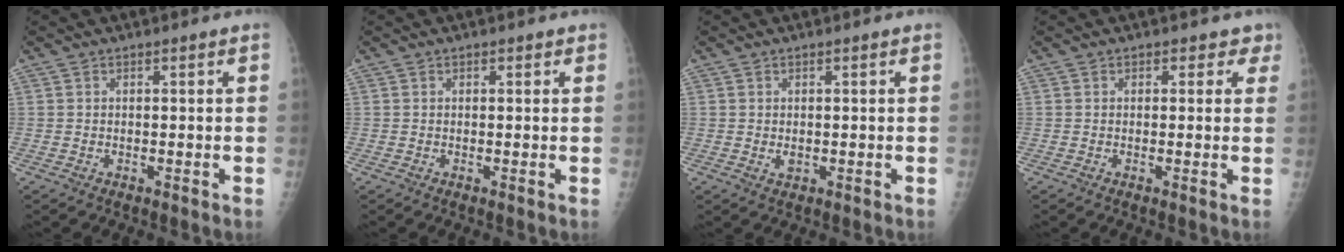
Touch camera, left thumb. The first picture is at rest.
{"total": 1.0, "force": [0.5, 0.8, 0.3], "torque": [0.012, 0.000, 0.002]}
{"total": 1.6, "force": [0.0, 1.2, 1.0], "torque": [-0.012, -0.002, 0.002]}
{"total": 2.6, "force": [1.4, 2.1, 0.5], "torque": [0.032, -0.002, 0.005]}